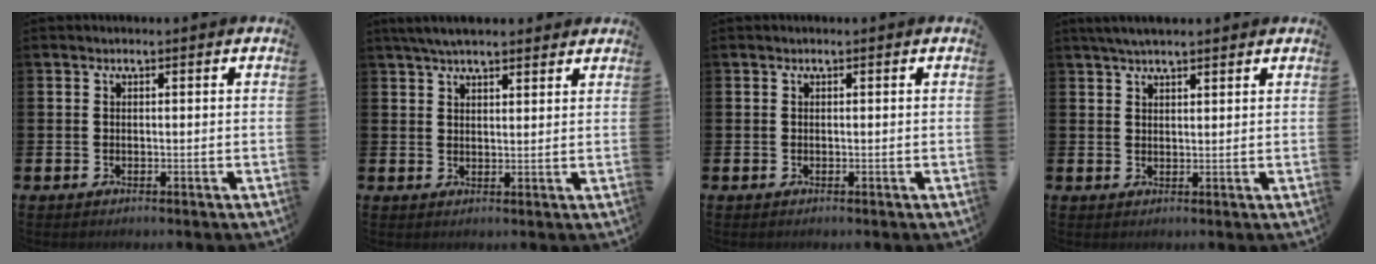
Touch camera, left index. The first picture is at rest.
{"total": 4.3, "force": [3.9, 1.0, 1.5], "torque": [-0.031, -0.008, 0.072]}
{"total": 0.0}
{"total": 3.4, "force": [2.9, 0.7, 1.5], "torque": [-0.028, -0.002, 0.053]}